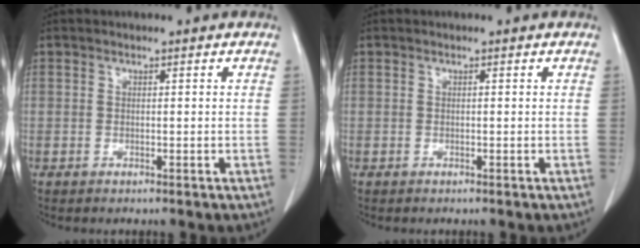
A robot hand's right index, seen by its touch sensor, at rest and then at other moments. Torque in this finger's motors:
{"motor_torque": [0.07, -0.02, 0.04, 0.01]}